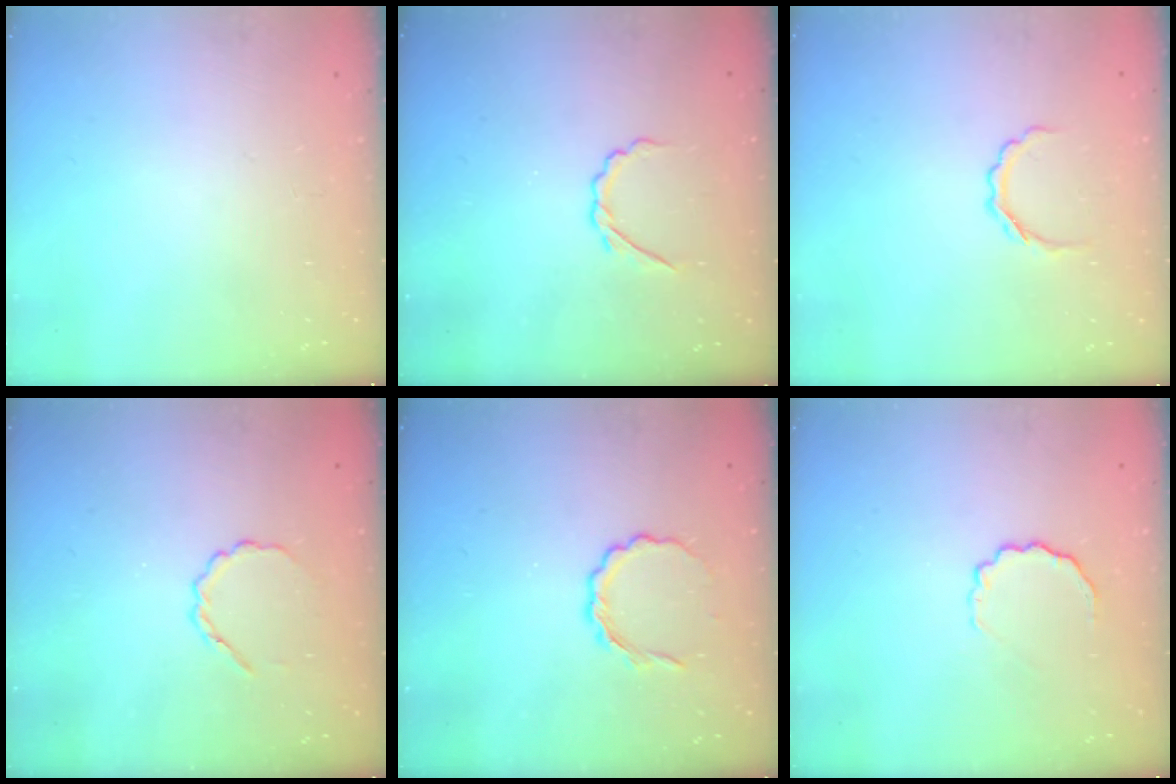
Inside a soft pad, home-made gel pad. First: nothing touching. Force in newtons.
{"total": 2.8, "press": 2.6, "slide": 0.8}
{"total": 3.8, "press": 3.8, "slide": 0.5}
{"total": 3.3, "press": 3.1, "slide": 1.2}
{"total": 4.8, "press": 4.6, "slide": 1.2}
{"total": 5.6, "press": 5.5, "slide": 1.1}